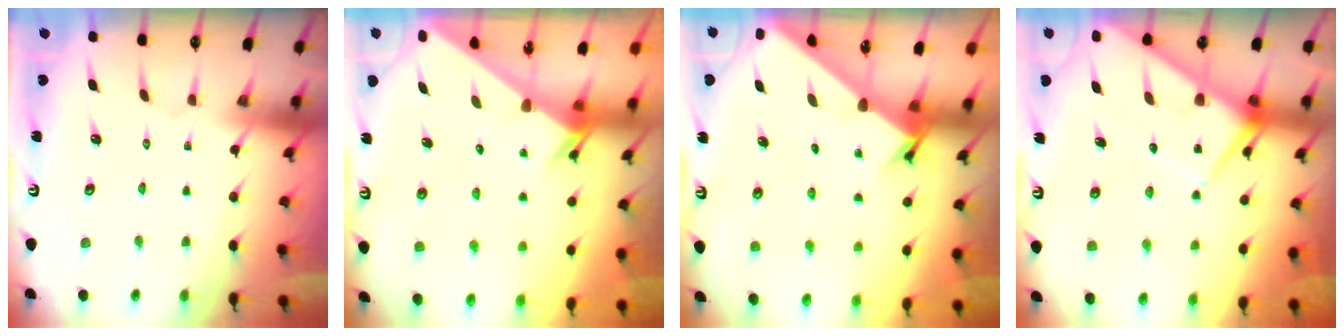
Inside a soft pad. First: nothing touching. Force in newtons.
{"total": 3.4, "press": 3.4, "slide": 0.4}
{"total": 2.6, "press": 2.6, "slide": 0.3}
{"total": 10.8, "press": 10.7, "slide": 0.9}